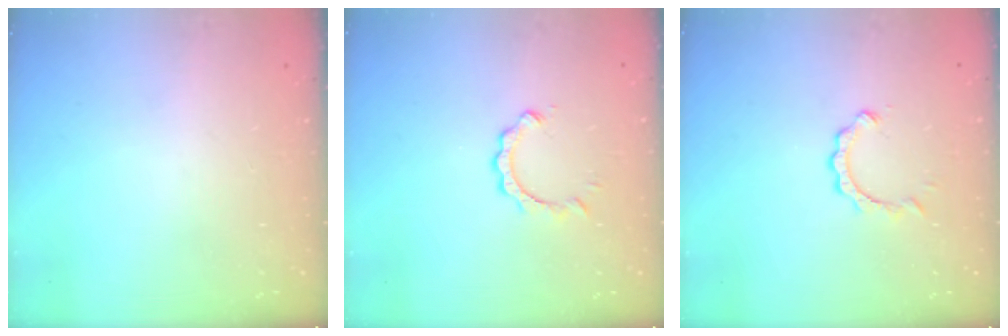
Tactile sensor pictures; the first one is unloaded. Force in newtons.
{"total": 2.3, "press": 2.3, "slide": 0.2}
{"total": 2.8, "press": 2.8, "slide": 0.4}